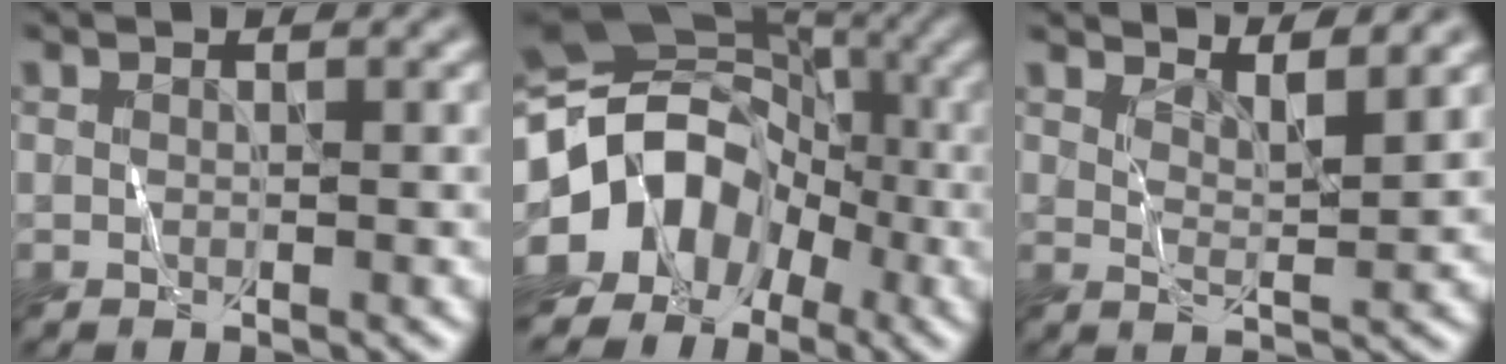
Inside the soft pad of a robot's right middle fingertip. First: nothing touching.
{"total": 12.5, "force": [-4.9, 9.9, 5.7], "torque": [-0.102, 0.002, -0.100]}
{"total": 2.7, "force": [2.6, -0.2, 0.6], "torque": [-0.009, -0.008, 0.044]}